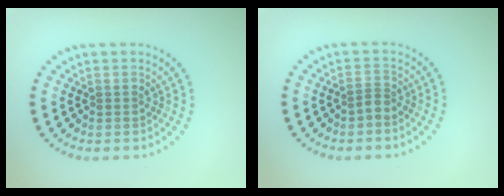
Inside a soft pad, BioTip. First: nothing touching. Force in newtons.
{"total": 0.9, "press": 0.5, "slide": 0.8}